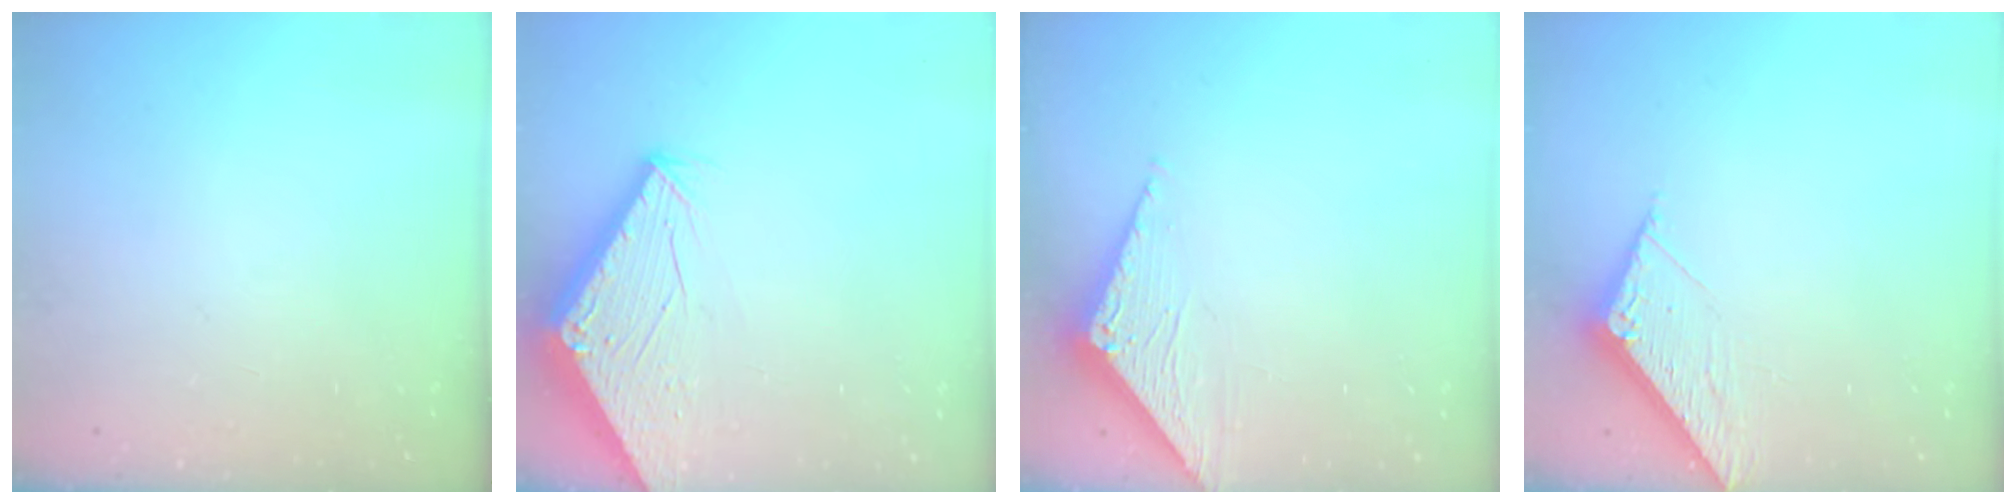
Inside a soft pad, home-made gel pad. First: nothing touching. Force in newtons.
{"total": 2.7, "press": 2.7, "slide": 0.1}
{"total": 3.0, "press": 3.0, "slide": 0.2}
{"total": 6.1, "press": 6.1, "slide": 0.3}